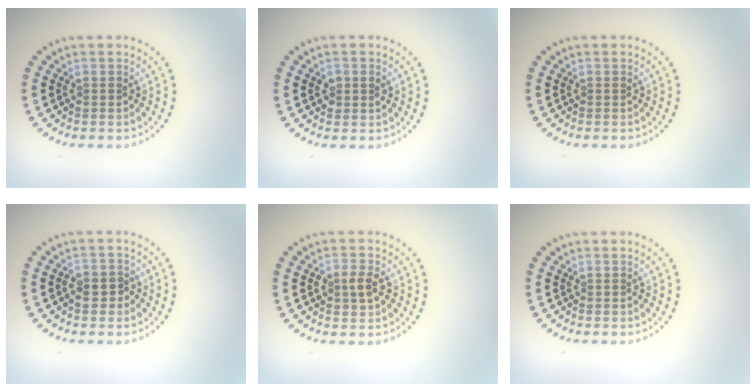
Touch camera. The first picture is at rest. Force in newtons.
{"total": 1.3, "press": 1.3, "slide": 0.1}
{"total": 0.0}
{"total": 1.6, "press": 1.4, "slide": 0.8}
{"total": 2.1, "press": 2.1, "slide": 0.2}
{"total": 0.0}